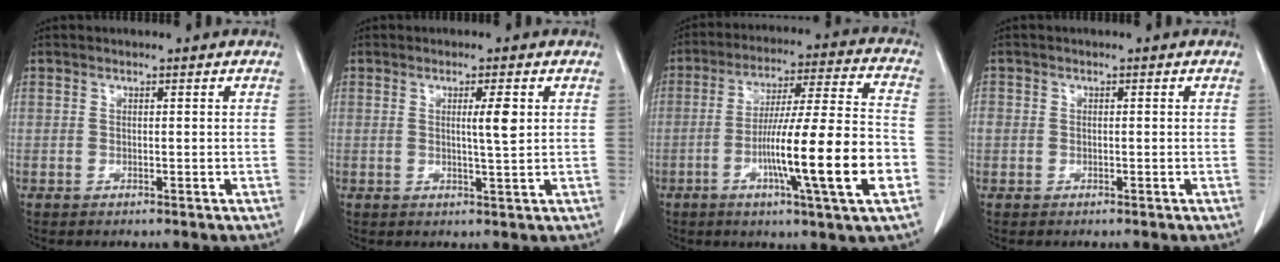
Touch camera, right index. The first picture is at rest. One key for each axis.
{"total": 3.3, "fx": 0.8, "fy": 0.0, "fz": 3.3, "tx": -0.051, "ty": -0.003, "tz": 0.011}
{"total": 18.0, "fx": -5.3, "fy": 0.0, "fz": 17.2, "tx": -0.277, "ty": -0.004, "tz": -0.088}
{"total": 1.4, "fx": -0.1, "fy": 1.3, "fz": 0.6, "tx": -0.014, "ty": 0.011, "tz": -0.001}